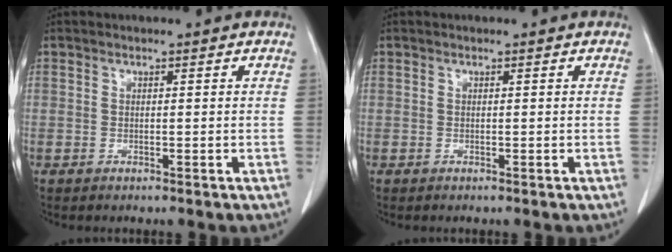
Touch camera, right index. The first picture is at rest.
{"total": 0.0}